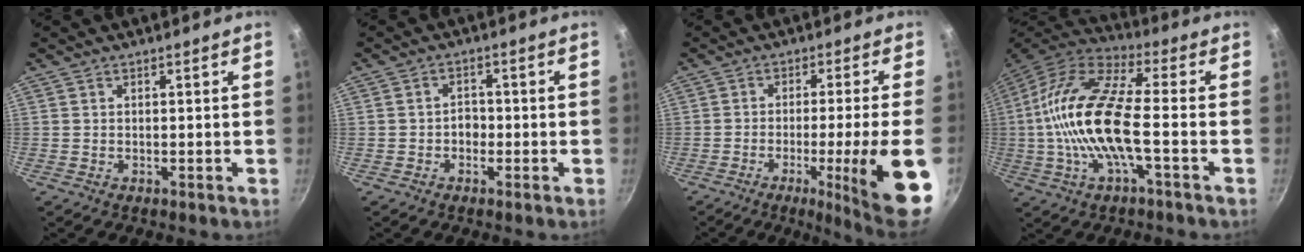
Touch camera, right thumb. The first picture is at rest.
{"total": 2.6, "force": [-0.8, 2.0, 1.4], "torque": [-0.003, 0.013, -0.015]}
{"total": 13.9, "force": [-4.7, 0.1, 13.1], "torque": [-0.191, 0.010, -0.062]}
{"total": 18.6, "force": [-2.1, 6.3, 17.4], "torque": [-0.343, 0.034, -0.057]}